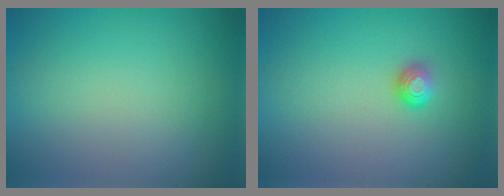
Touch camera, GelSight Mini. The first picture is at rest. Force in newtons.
{"total": 1.3, "press": 1.0, "slide": 0.8}